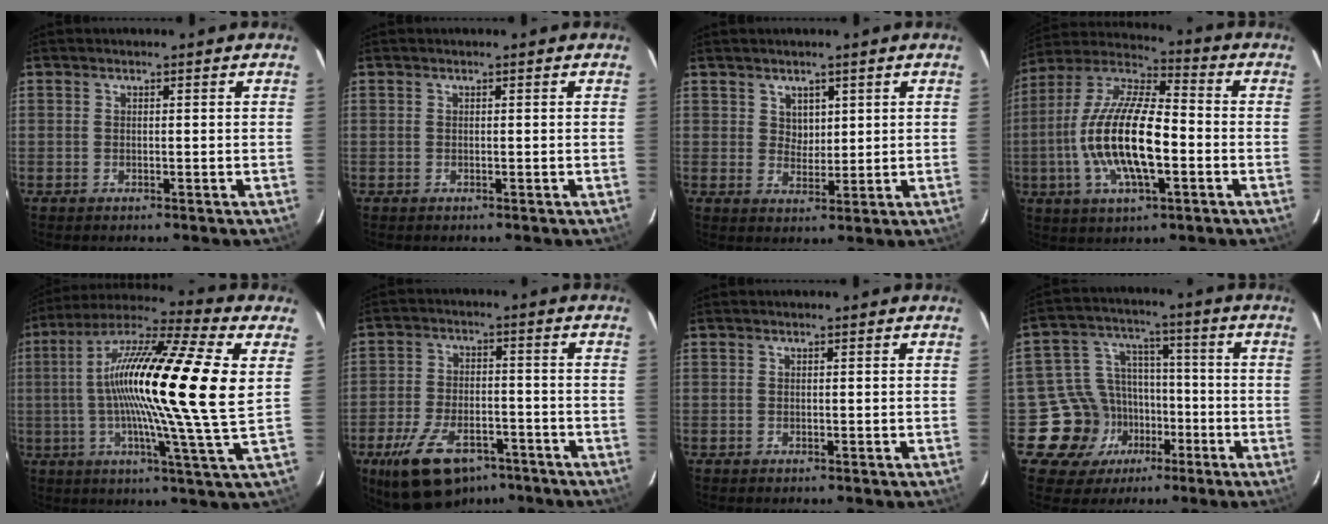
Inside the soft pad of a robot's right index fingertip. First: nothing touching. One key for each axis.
{"total": 0.0}
{"total": 3.2, "fx": 1.7, "fy": 2.6, "fz": 0.8, "tx": -0.007, "ty": 0.002, "tz": 0.033}
{"total": 18.3, "fx": -3.6, "fy": 6.3, "fz": 16.8, "tx": -0.333, "ty": -0.003, "tz": -0.072}
{"total": 22.7, "fx": 3.4, "fy": 0.3, "fz": 22.4, "tx": -0.380, "ty": 0.016, "tz": 0.028}
{"total": 15.0, "fx": -9.6, "fy": 7.6, "fz": 8.8, "tx": -0.186, "ty": -0.012, "tz": -0.158}
{"total": 0.0}
{"total": 12.2, "fx": -5.5, "fy": 10.6, "fz": 2.2, "tx": -0.061, "ty": 0.046, "tz": -0.075}